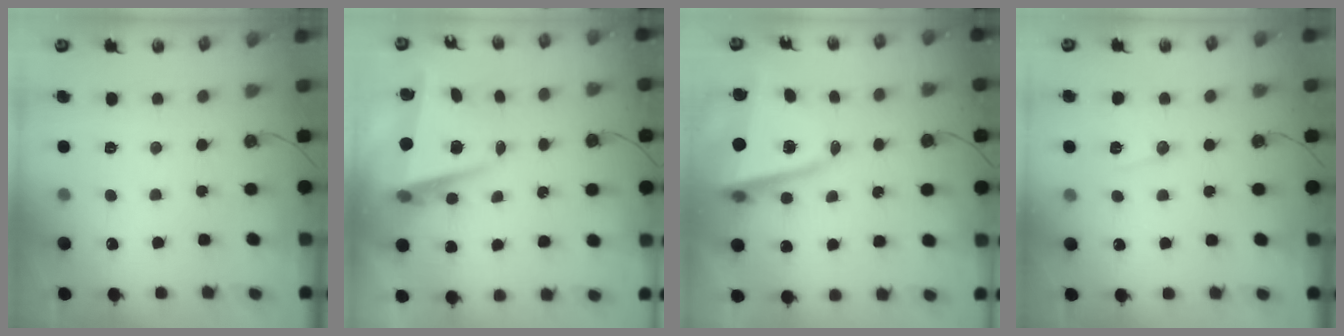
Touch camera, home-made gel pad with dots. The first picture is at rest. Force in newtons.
{"total": 7.8, "press": 7.6, "slide": 1.8}
{"total": 9.8, "press": 9.6, "slide": 1.6}
{"total": 7.0, "press": 6.9, "slide": 1.1}